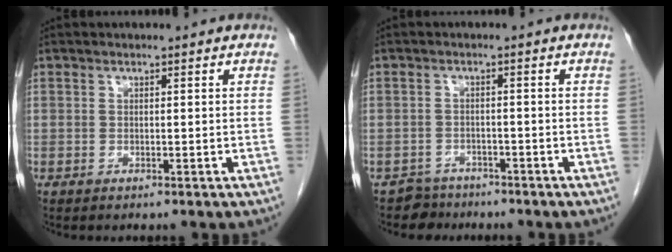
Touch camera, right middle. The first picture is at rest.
{"total": 3.0, "force": [-2.4, 1.5, -1.0], "torque": [0.014, 0.006, -0.042]}